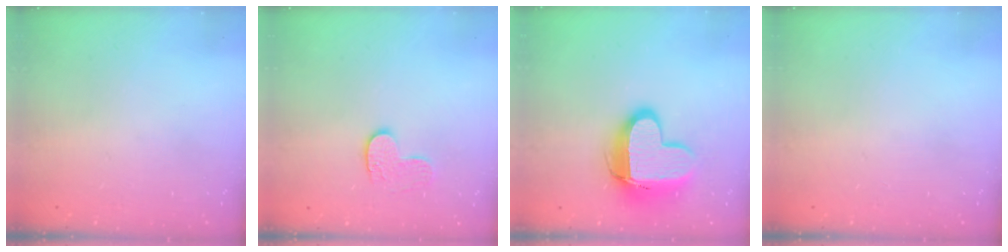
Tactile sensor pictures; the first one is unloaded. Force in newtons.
{"total": 8.0, "press": 8.0, "slide": 0.4}
{"total": 15.6, "press": 15.5, "slide": 1.5}
{"total": 0.0}